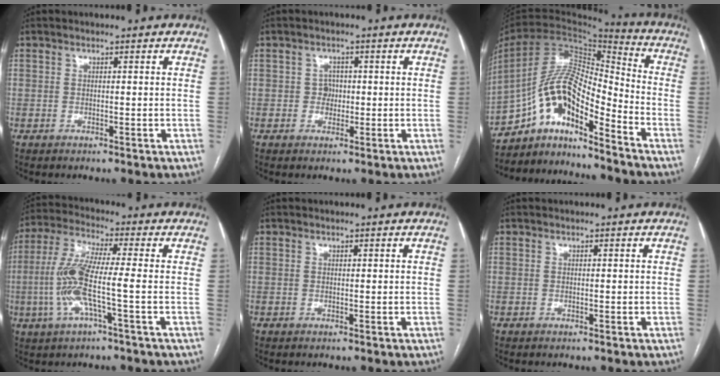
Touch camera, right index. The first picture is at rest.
{"total": 2.0, "force": [-0.2, 1.9, 0.8], "torque": [-0.007, 0.006, -0.004]}
{"total": 14.8, "force": [-10.3, 3.3, 10.1], "torque": [-0.185, 0.033, -0.182]}
{"total": 10.3, "force": [-2.0, 0.5, 10.0], "torque": [-0.218, 0.005, -0.049]}
{"total": 0.0}
{"total": 0.0}